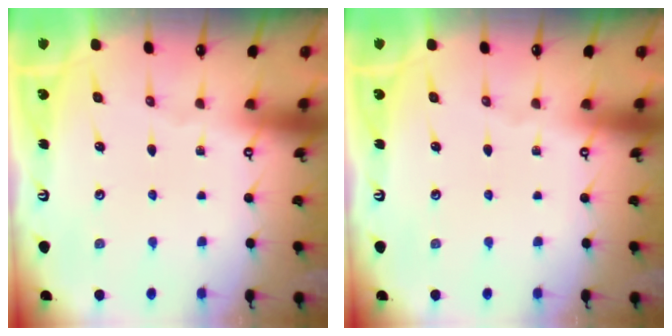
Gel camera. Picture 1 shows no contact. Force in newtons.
{"total": 0.0}